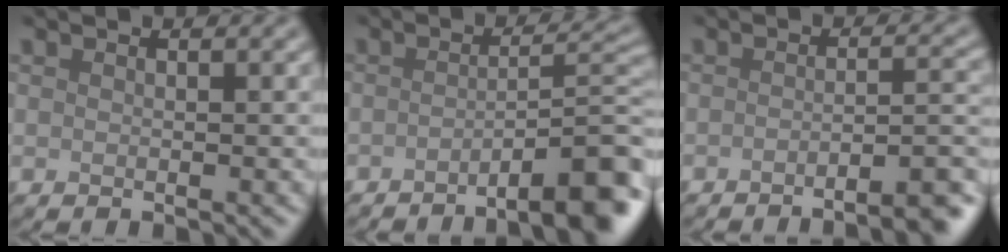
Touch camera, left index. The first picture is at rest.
{"total": 7.4, "force": [-4.1, 1.5, 5.9], "torque": [-0.061, 0.015, -0.064]}
{"total": 5.8, "force": [-4.2, 1.2, 3.9], "torque": [-0.032, 0.017, -0.058]}